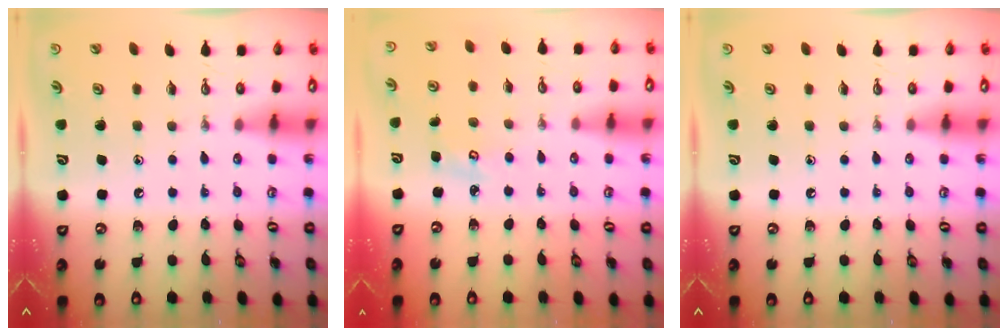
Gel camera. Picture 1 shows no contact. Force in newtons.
{"total": 2.3, "press": 2.3, "slide": 0.2}
{"total": 0.0}